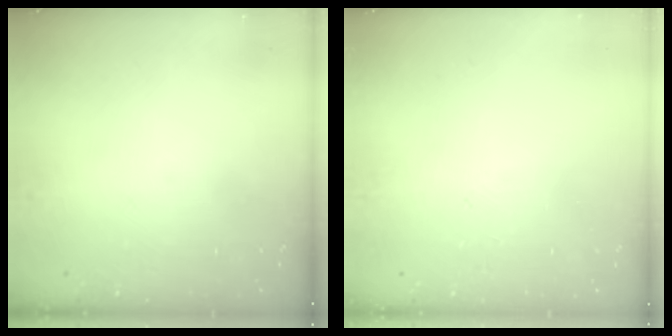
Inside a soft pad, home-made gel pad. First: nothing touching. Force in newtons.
{"total": 2.6, "press": 2.6, "slide": 0.2}